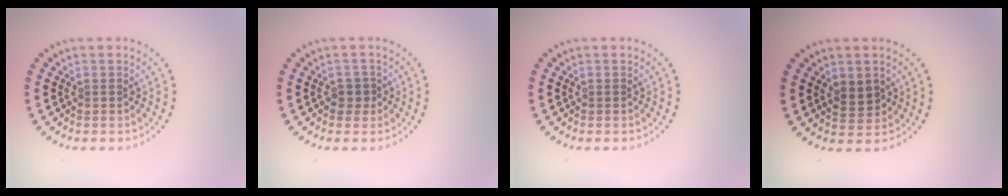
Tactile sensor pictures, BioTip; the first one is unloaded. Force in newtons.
{"total": 1.0, "press": 0.8, "slide": 0.7}
{"total": 0.0}
{"total": 2.1, "press": 2.0, "slide": 0.4}